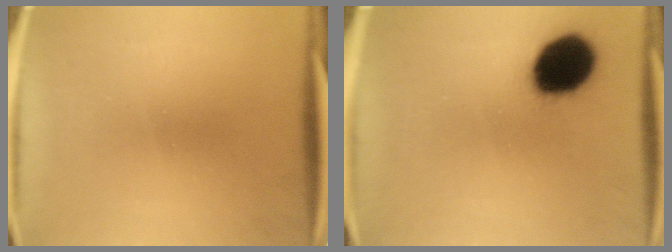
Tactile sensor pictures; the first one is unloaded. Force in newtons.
{"total": 17.3}